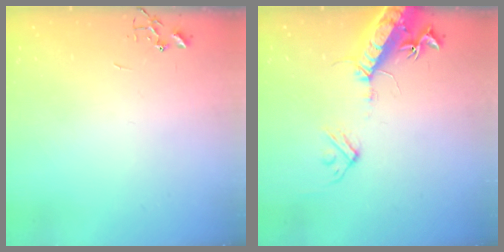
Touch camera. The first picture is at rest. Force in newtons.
{"total": 17.3, "press": 16.8, "slide": 3.9}